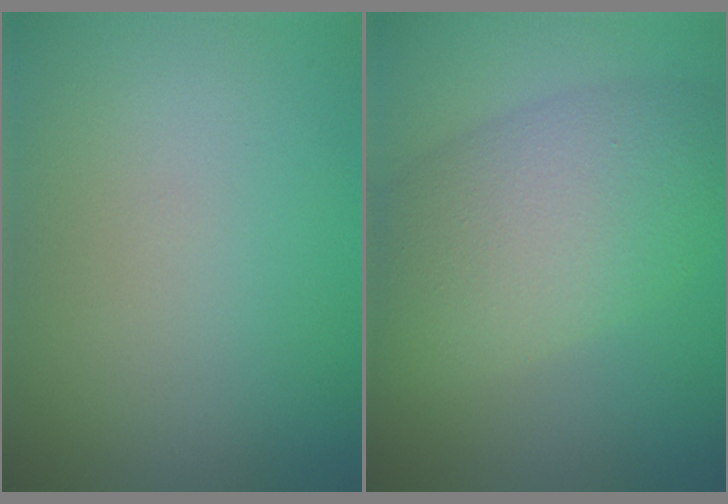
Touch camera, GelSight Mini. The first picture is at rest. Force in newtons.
{"total": 8.3, "press": 8.3, "slide": 0.4}